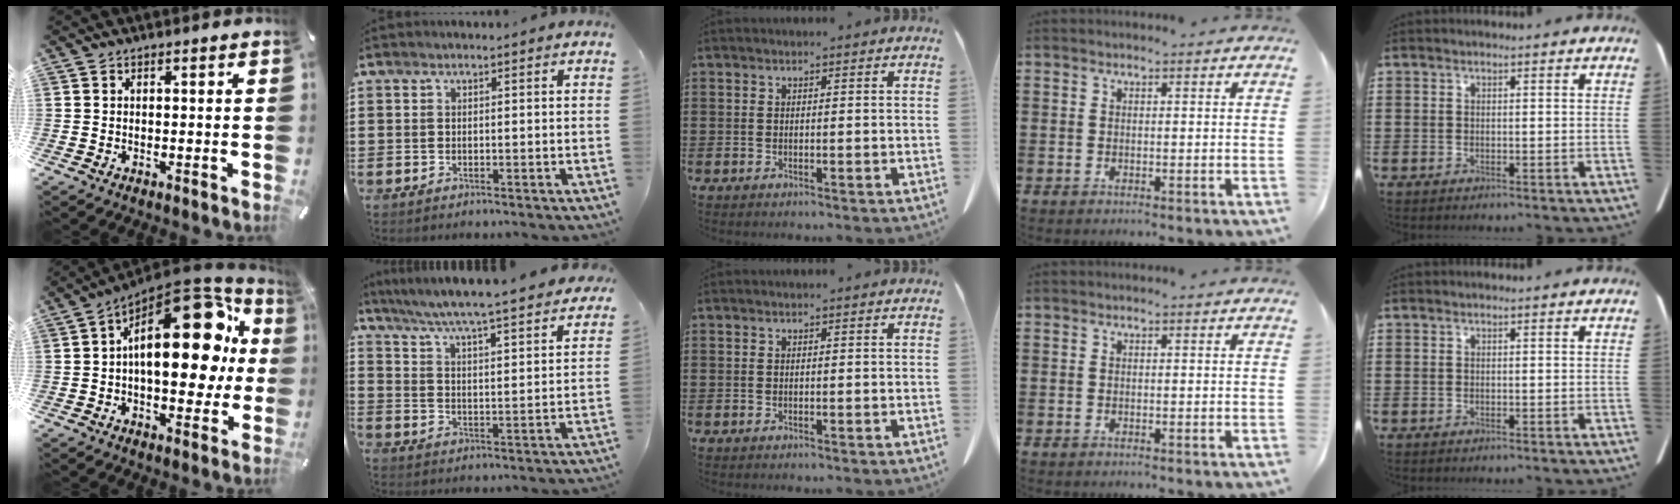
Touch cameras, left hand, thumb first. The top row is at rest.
{"thumb": {"total": 24.5, "force": [5.2, 13.1, 20.0], "torque": [-0.278, -0.044, 0.092]}, "index": {"total": 5.0, "force": [4.7, -0.9, 1.5], "torque": [-0.053, -0.045, 0.071]}}